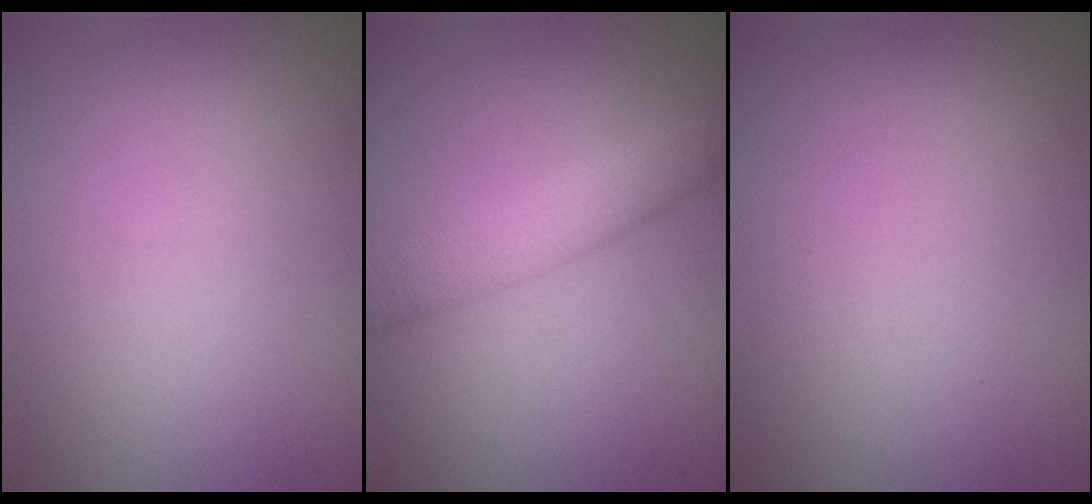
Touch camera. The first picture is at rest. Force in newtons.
{"total": 3.6, "press": 3.6, "slide": 0.1}
{"total": 0.0}